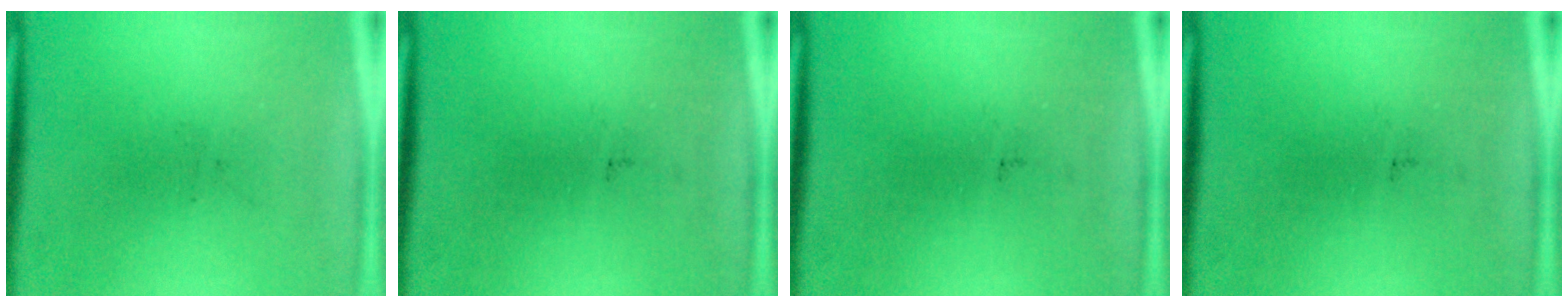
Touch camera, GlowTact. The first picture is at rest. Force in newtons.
{"total": 0.0}
{"total": 0.0}
{"total": 0.0}